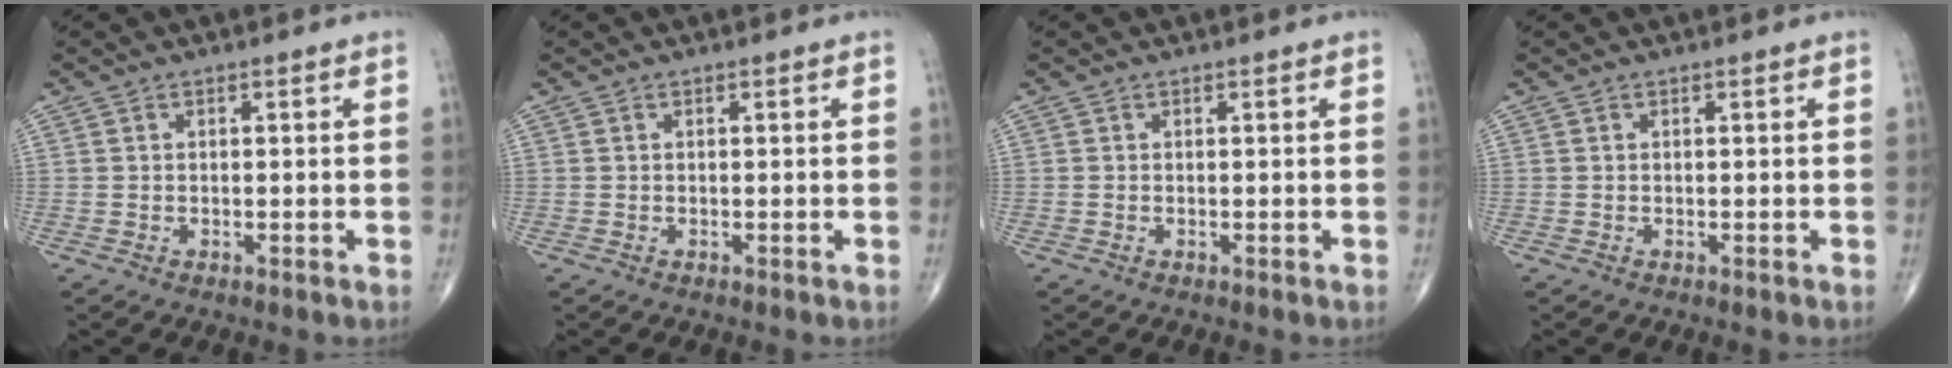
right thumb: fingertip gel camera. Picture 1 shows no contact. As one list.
[{"total": 0.0}, {"total": 0.0}, {"total": 0.0}]